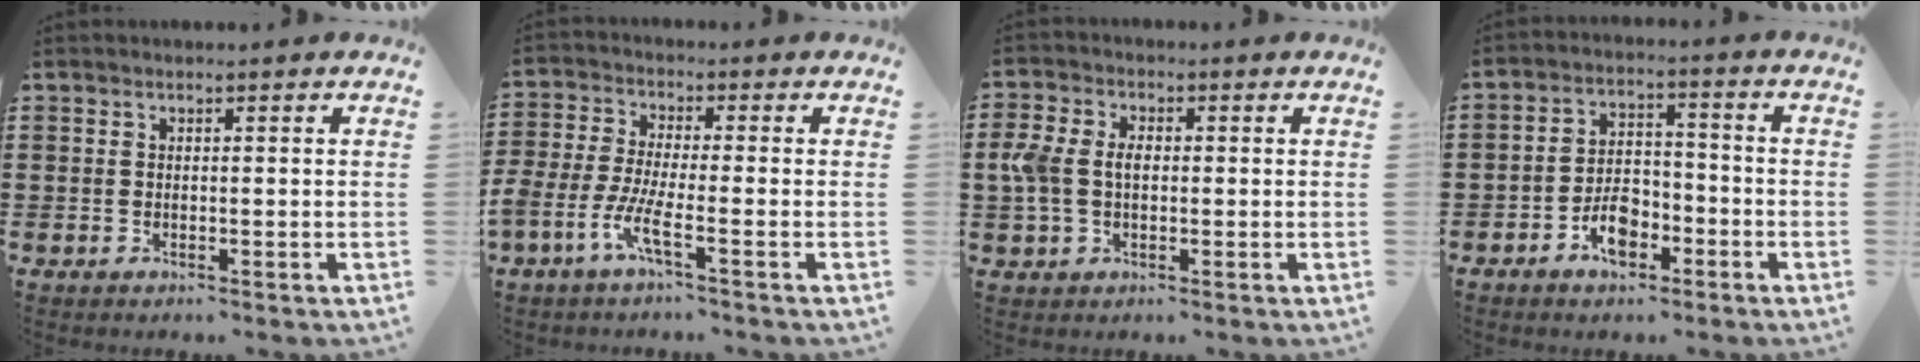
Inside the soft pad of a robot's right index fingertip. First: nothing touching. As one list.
[{"total": 5.6, "force": [-3.3, 0.8, 4.4], "torque": [-0.118, -0.017, -0.068]}, {"total": 4.5, "force": [0.0, 3.1, 3.2], "torque": [-0.089, 0.005, -0.008]}, {"total": 5.8, "force": [-3.0, 3.2, 3.8], "torque": [-0.064, 0.003, -0.057]}]